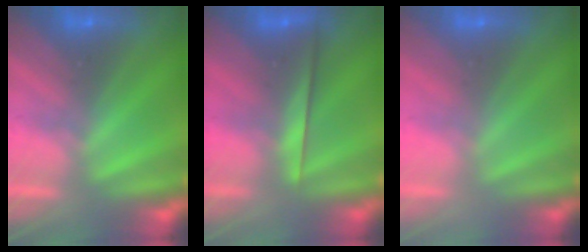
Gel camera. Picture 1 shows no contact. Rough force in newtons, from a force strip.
{"total": 2.3}
{"total": 2.9}